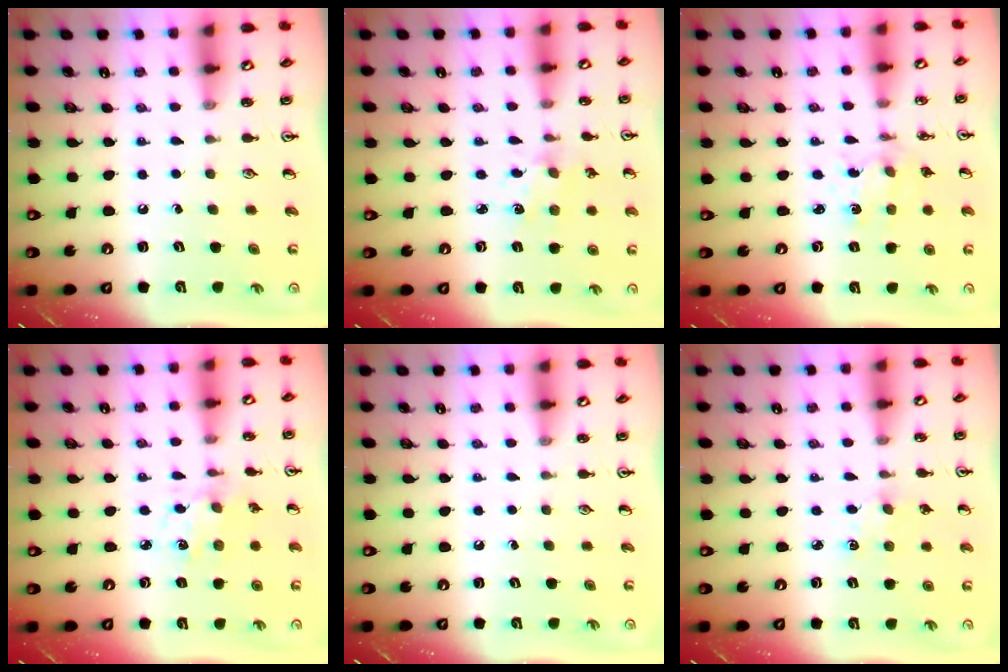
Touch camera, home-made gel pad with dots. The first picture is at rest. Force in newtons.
{"total": 2.3, "press": 2.3, "slide": 0.4}
{"total": 2.0, "press": 2.0, "slide": 0.3}
{"total": 2.7, "press": 2.6, "slide": 0.8}
{"total": 0.0}
{"total": 3.7, "press": 3.6, "slide": 0.5}